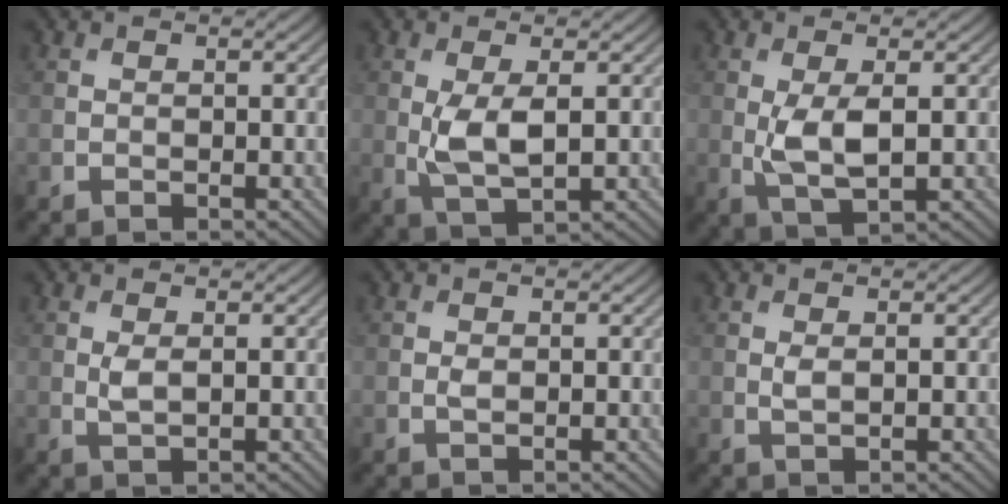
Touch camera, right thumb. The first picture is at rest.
{"total": 5.1, "force": [0.2, 1.9, 4.7], "torque": [-0.107, -0.006, 0.006]}
{"total": 5.0, "force": [0.1, 1.7, 4.7], "torque": [-0.107, -0.006, 0.003]}
{"total": 1.7, "force": [0.3, 0.6, 1.6], "torque": [-0.041, -0.002, 0.008]}
{"total": 0.8, "force": [0.0, 0.4, 0.7], "torque": [-0.016, -0.002, 0.001]}
{"total": 1.2, "force": [0.3, 0.4, 1.1], "torque": [-0.028, -0.002, 0.006]}